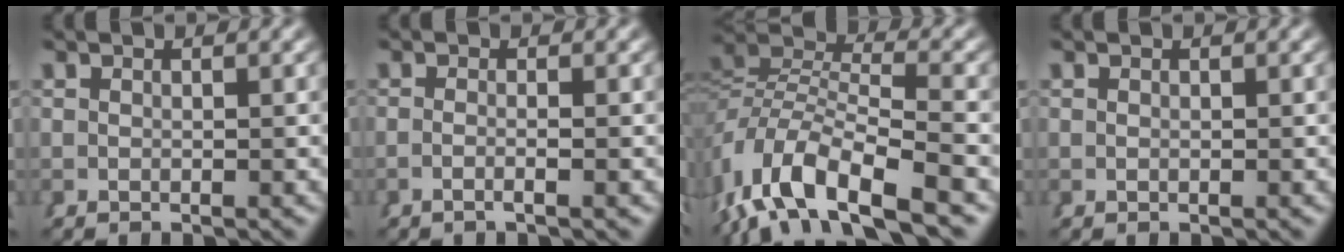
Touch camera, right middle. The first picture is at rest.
{"total": 1.4, "force": [-0.8, -0.6, 1.0], "torque": [-0.027, -0.002, -0.016]}
{"total": 9.0, "force": [-2.4, 5.4, 6.8], "torque": [-0.151, -0.021, -0.030]}
{"total": 0.0}